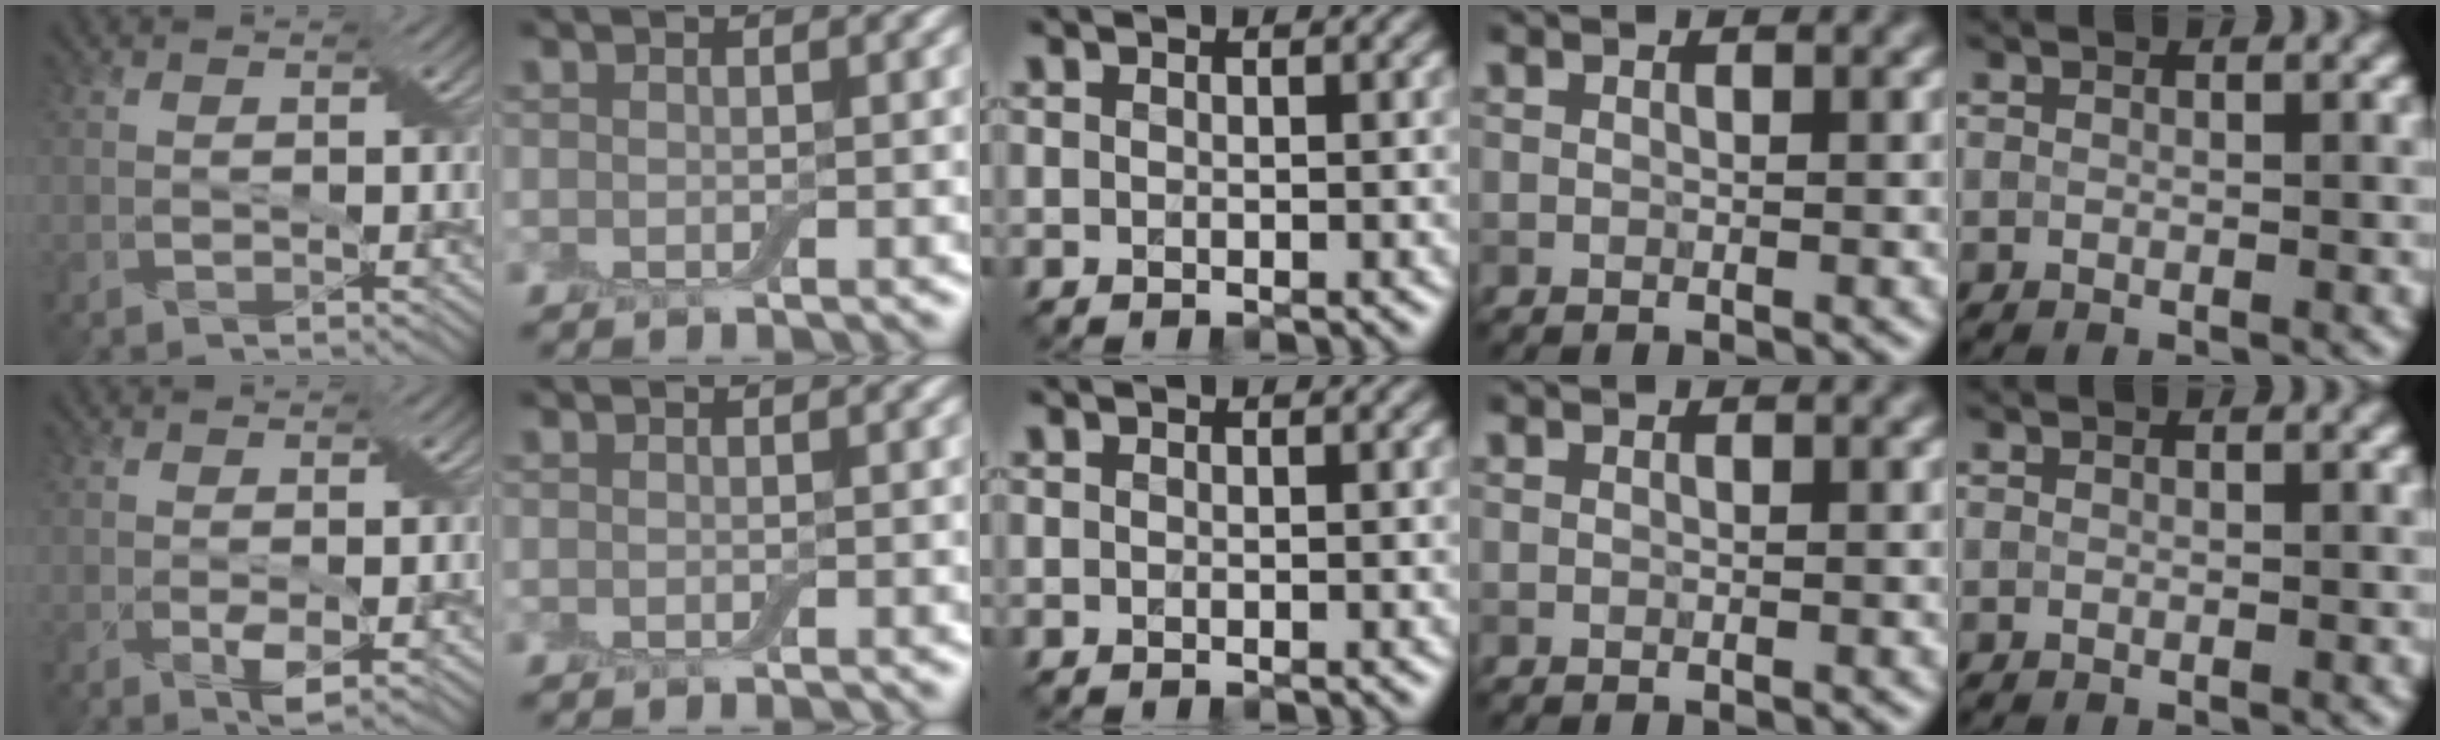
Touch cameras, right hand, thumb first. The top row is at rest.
{"thumb": {"total": 2.1, "force": [-0.3, 0.9, 1.9], "torque": [-0.038, -0.007, 0.000]}}